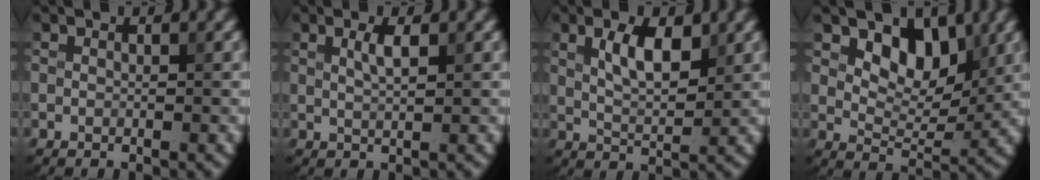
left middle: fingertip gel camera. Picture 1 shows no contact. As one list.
[{"total": 1.6, "force": [0.7, 0.4, 1.4], "torque": [-0.028, 0.001, 0.011]}, {"total": 3.8, "force": [1.6, 1.5, 3.1], "torque": [-0.062, 0.002, 0.031]}, {"total": 4.9, "force": [2.5, 2.9, 3.1], "torque": [-0.047, -0.013, 0.033]}]